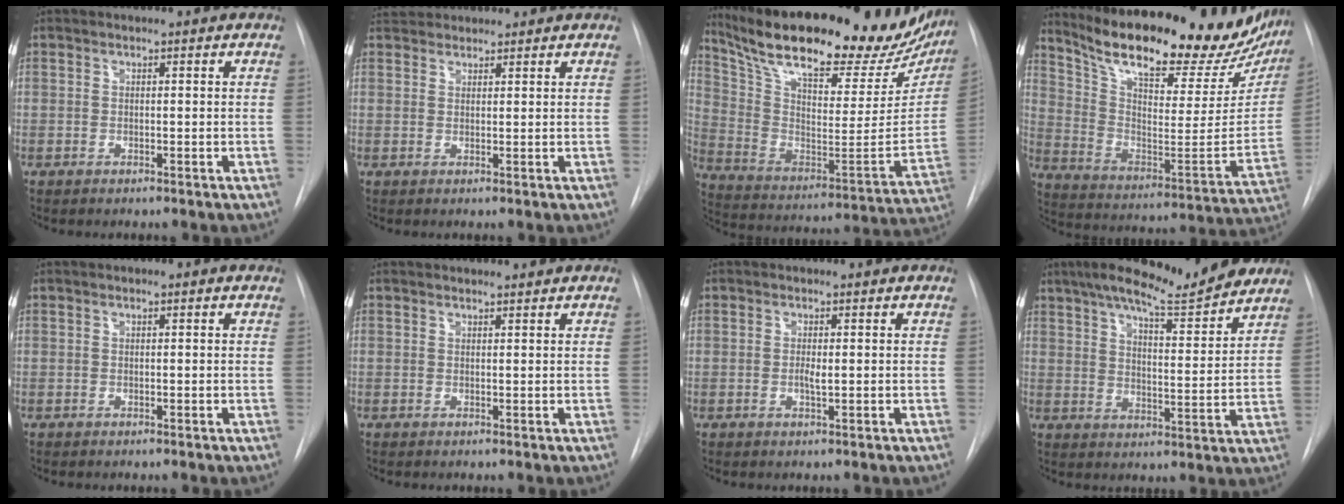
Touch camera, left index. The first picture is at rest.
{"total": 4.1, "force": [3.9, 1.3, 0.5], "torque": [-0.010, 0.032, 0.068]}
{"total": 34.0, "force": [27.4, 9.5, 17.8], "torque": [-0.298, -0.034, 0.386]}
{"total": 30.5, "force": [25.2, 7.8, 15.2], "torque": [-0.242, -0.054, 0.348]}
{"total": 0.8, "force": [0.3, 0.3, 0.7], "torque": [-0.013, 0.001, 0.002]}
{"total": 2.2, "force": [2.2, 0.2, 0.3], "torque": [-0.008, 0.007, 0.028]}
{"total": 1.4, "force": [-0.1, 0.4, 1.3], "torque": [-0.028, -0.003, 0.000]}
{"total": 17.7, "force": [15.0, 2.4, 9.2], "torque": [-0.147, -0.003, 0.215]}